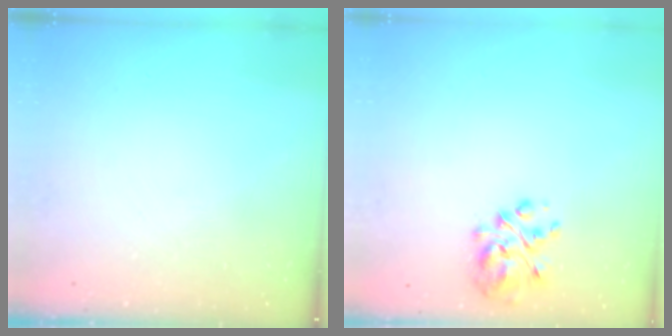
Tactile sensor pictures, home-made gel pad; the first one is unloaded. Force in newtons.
{"total": 6.3, "press": 6.0, "slide": 1.8}